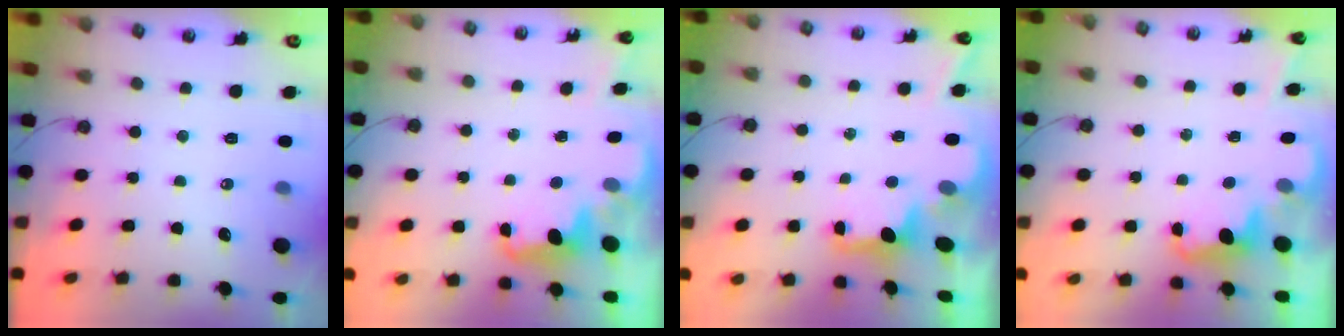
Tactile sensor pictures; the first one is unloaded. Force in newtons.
{"total": 2.5, "press": 2.4, "slide": 0.5}
{"total": 1.9, "press": 1.8, "slide": 0.6}
{"total": 2.3, "press": 2.2, "slide": 0.6}